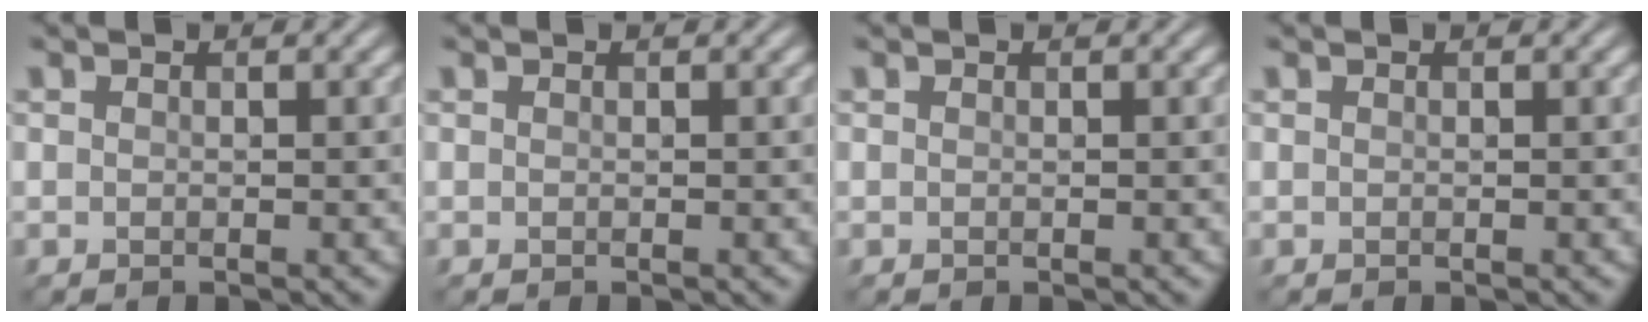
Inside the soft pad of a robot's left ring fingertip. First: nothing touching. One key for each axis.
{"total": 0.0}
{"total": 0.0}
{"total": 0.0}